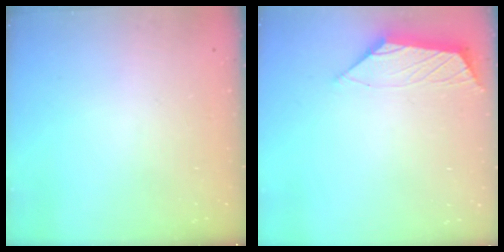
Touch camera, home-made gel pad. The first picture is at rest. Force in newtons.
{"total": 1.1, "press": 0.9, "slide": 0.5}